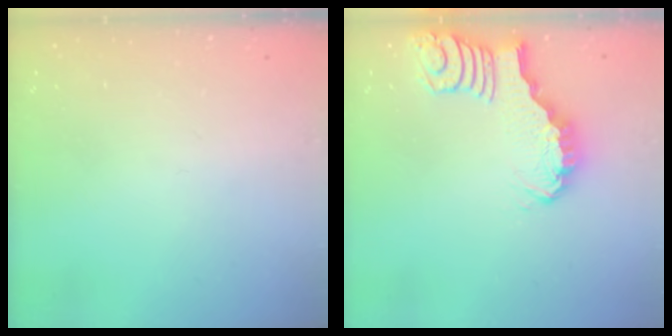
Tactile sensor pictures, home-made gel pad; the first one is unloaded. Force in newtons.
{"total": 2.8, "press": 2.8, "slide": 0.4}